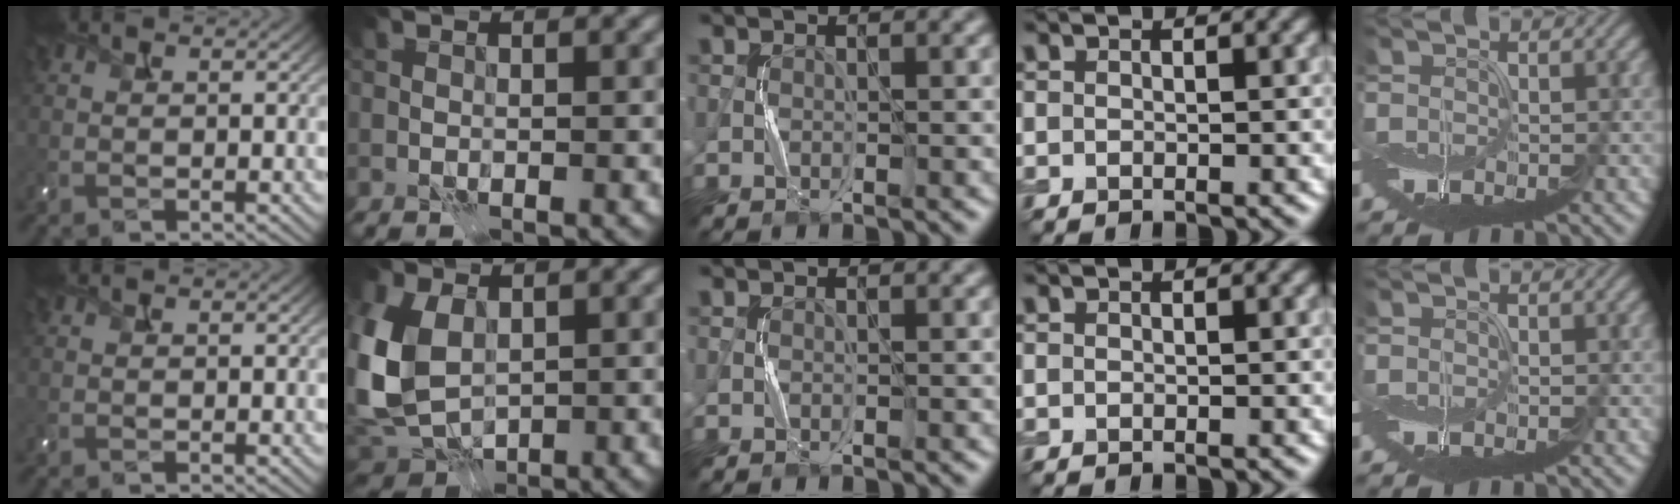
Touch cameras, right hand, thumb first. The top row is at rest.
{"index": {"total": 8.9, "force": [0.5, 6.1, 6.5], "torque": [-0.179, -0.010, 0.008]}}